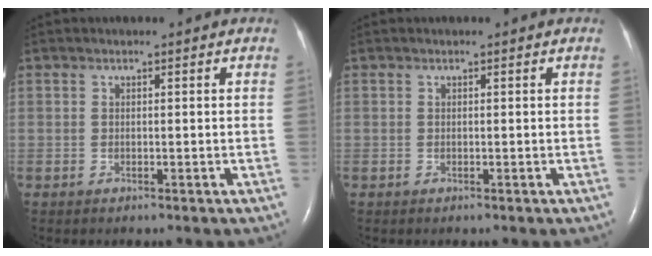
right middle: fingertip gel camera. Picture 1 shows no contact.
{"total": 0.0}